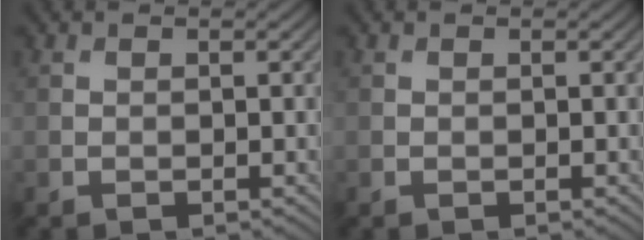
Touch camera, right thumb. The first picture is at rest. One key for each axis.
{"total": 0.0}